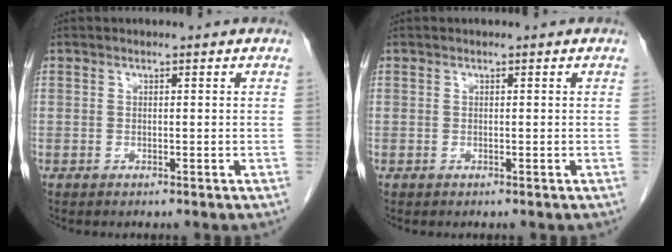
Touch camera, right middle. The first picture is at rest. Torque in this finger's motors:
{"motor_torque": [0.21, -0.18, 0.00, 0.01]}